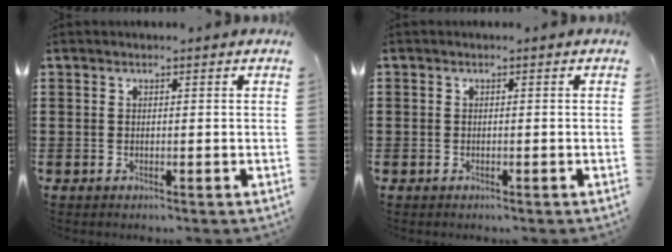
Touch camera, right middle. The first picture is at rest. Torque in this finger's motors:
{"motor_torque": [-0.60, -0.24, -1.05, -0.21]}